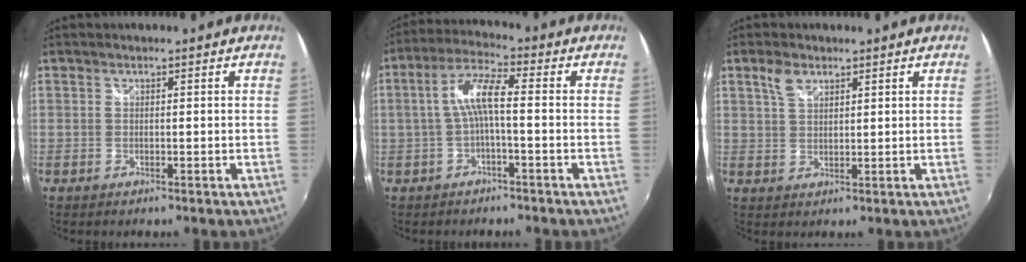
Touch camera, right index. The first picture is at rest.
{"total": 6.7, "force": [-0.8, 1.3, 6.5], "torque": [-0.142, 0.016, -0.015]}
{"total": 3.6, "force": [2.2, 1.9, 2.1], "torque": [-0.040, 0.006, 0.043]}